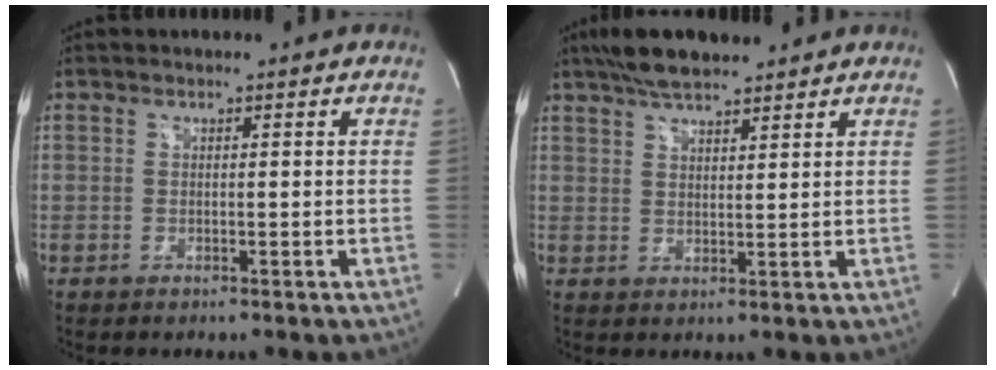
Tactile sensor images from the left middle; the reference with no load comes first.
{"total": 7.9, "force": [6.6, 1.5, 4.2], "torque": [-0.076, 0.024, 0.116]}